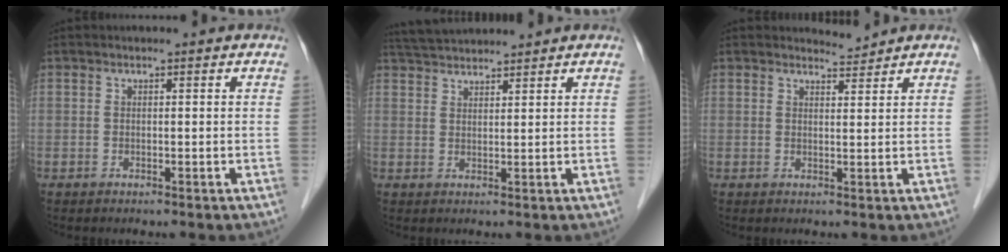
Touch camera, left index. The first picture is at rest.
{"total": 5.8, "force": [5.6, 0.2, 1.5], "torque": [-0.033, 0.037, 0.103]}
{"total": 1.9, "force": [1.8, -0.2, -0.5], "torque": [-0.002, -0.008, 0.032]}